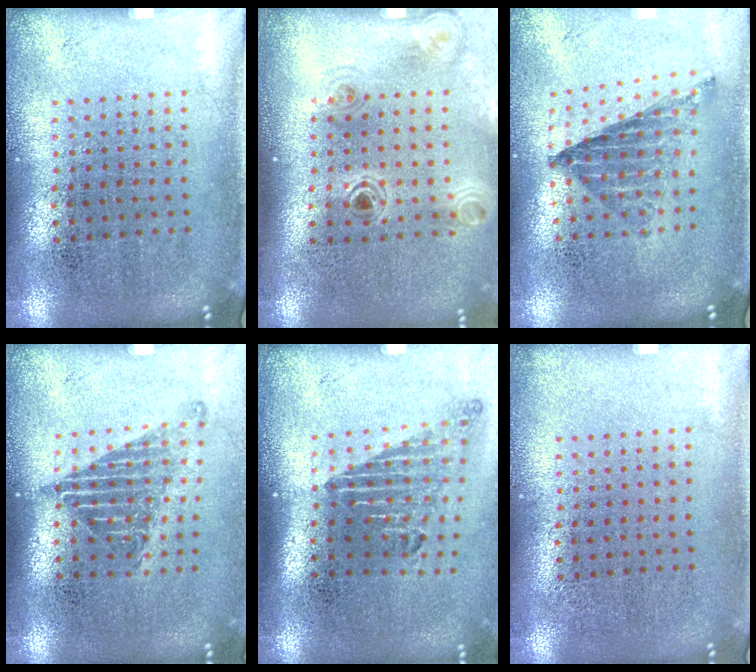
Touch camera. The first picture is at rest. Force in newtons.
{"total": 1.1, "press": 1.1, "slide": 0.2}
{"total": 0.9, "press": 0.9, "slide": 0.1}
{"total": 1.3, "press": 1.0, "slide": 0.8}
{"total": 1.7, "press": 1.2, "slide": 1.2}
{"total": 0.0}